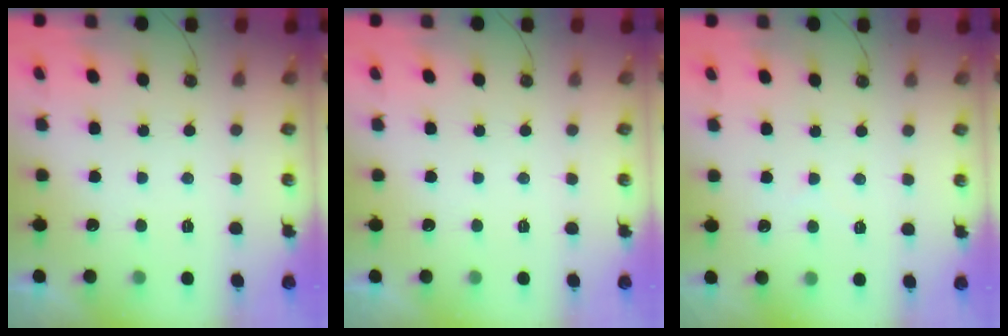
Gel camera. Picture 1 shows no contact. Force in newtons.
{"total": 0.0}
{"total": 2.9, "press": 2.9, "slide": 0.4}